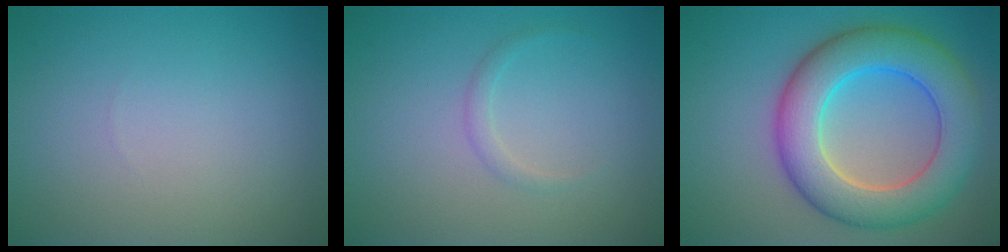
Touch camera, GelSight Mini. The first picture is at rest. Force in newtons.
{"total": 0.9, "press": 0.9, "slide": 0.1}
{"total": 8.9, "press": 8.9, "slide": 0.2}